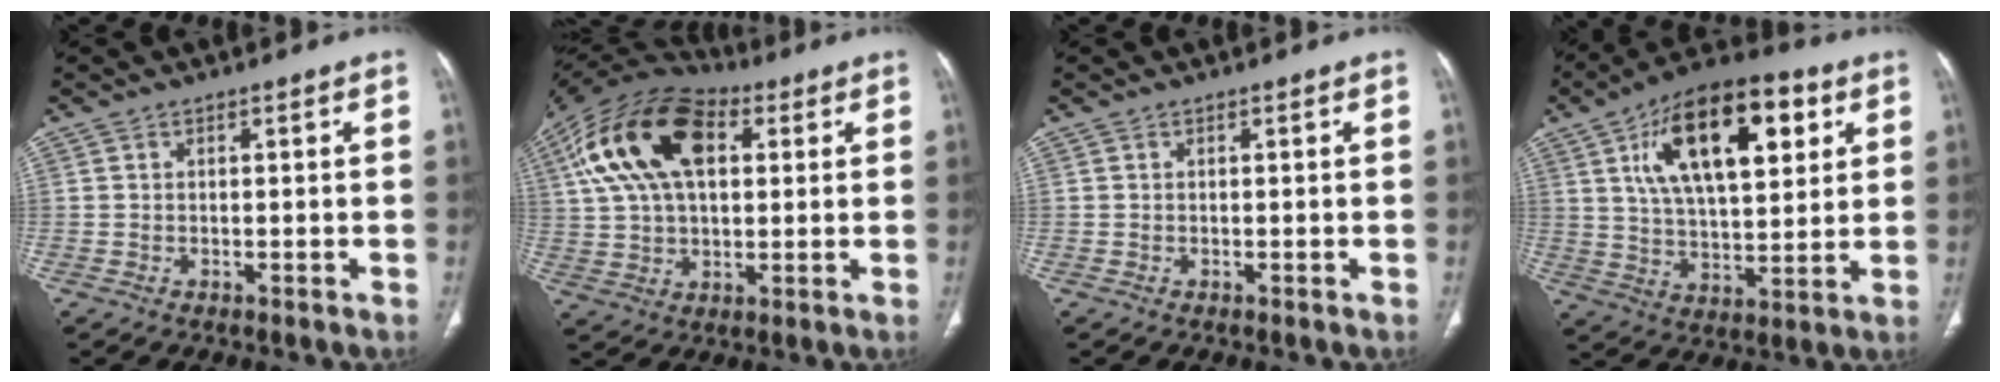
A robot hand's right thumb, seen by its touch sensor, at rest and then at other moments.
{"total": 20.8, "force": [6.4, 11.9, 15.9], "torque": [-0.289, 0.017, 0.106]}
{"total": 0.0}
{"total": 22.0, "force": [8.2, 10.3, 17.7], "torque": [-0.262, -0.011, 0.134]}